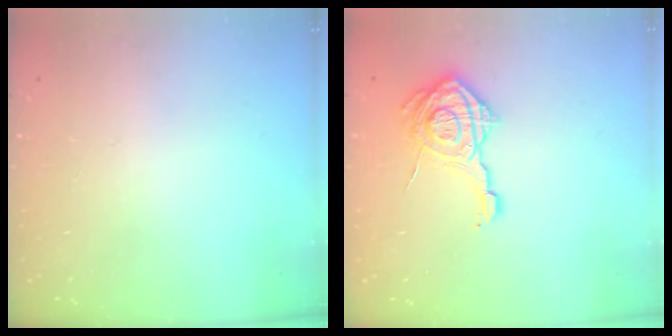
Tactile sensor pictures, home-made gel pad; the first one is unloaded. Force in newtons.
{"total": 15.5, "press": 15.4, "slide": 1.2}